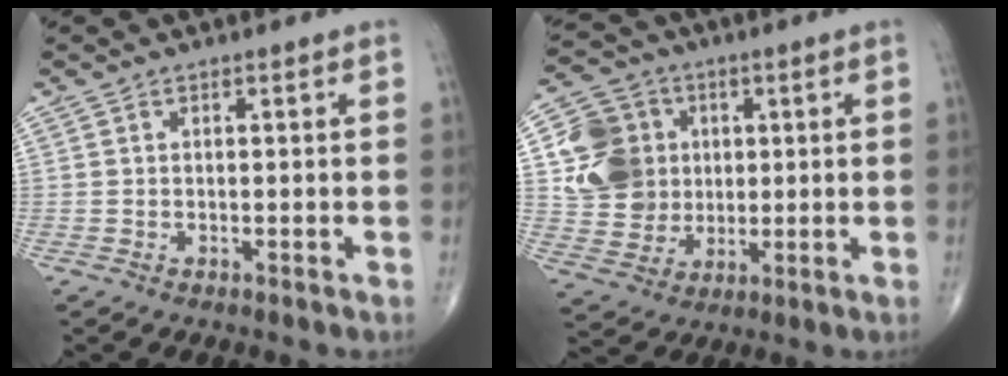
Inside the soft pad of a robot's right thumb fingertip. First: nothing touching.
{"total": 13.4, "force": [2.1, 11.9, 5.7], "torque": [-0.079, 0.003, 0.043]}